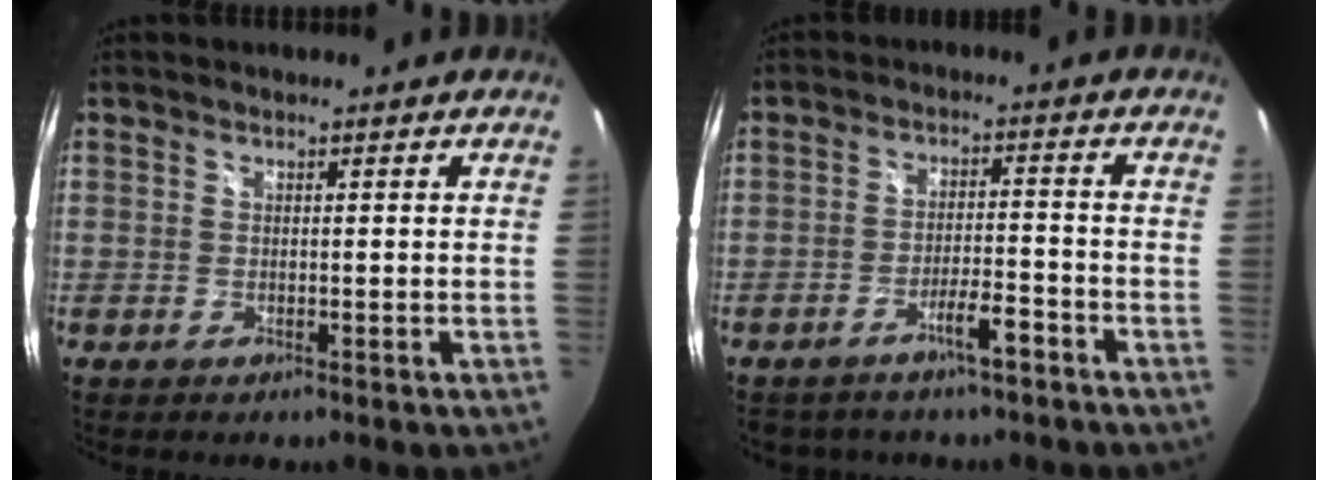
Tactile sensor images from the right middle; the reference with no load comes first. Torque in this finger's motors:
{"motor_torque": [1.07, -1.07, 0.09, 0.06]}